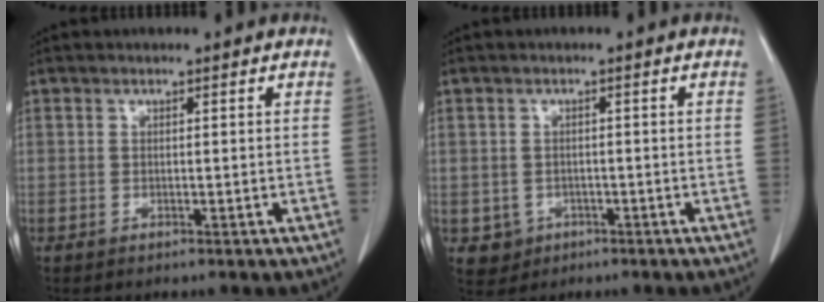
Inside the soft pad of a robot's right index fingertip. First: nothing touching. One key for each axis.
{"total": 3.2, "fx": -1.0, "fy": 3.0, "fz": 0.4, "tx": -0.001, "ty": 0.008, "tz": -0.008}